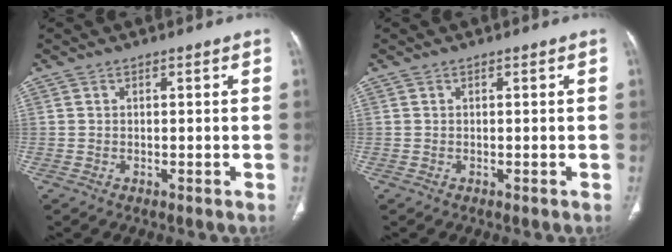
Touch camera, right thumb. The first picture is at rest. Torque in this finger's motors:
{"motor_torque": [0.04, 0.24, 0.37, -0.27, -0.04]}